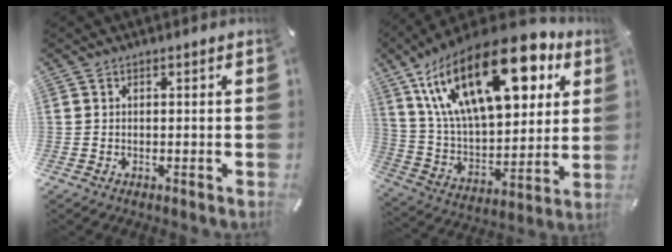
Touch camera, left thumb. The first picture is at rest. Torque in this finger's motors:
{"motor_torque": [3.06, 1.95, 1.68, -1.09, 1.05]}